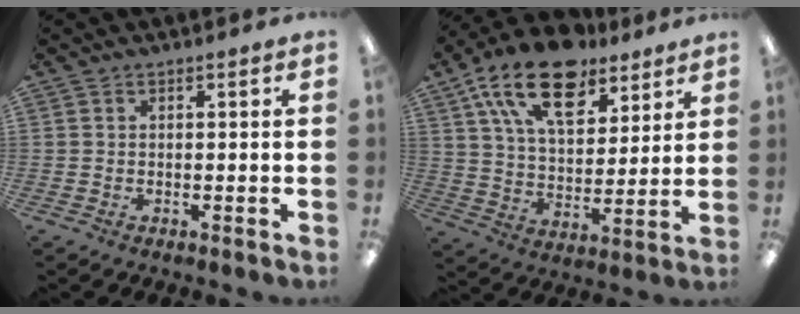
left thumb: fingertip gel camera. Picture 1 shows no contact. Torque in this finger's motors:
{"motor_torque": [0.88, 0.62, 1.77, -1.01, 0.33]}